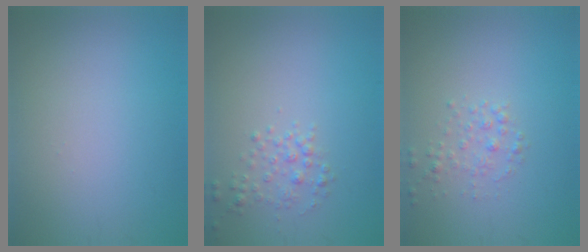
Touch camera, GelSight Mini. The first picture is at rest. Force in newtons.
{"total": 1.6, "press": 1.6, "slide": 0.1}
{"total": 1.4, "press": 1.4, "slide": 0.0}